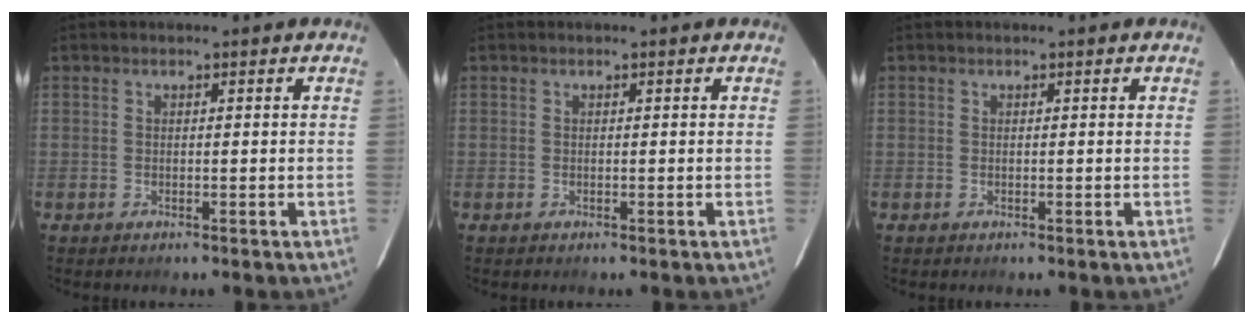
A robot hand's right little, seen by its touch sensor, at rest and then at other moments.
{"total": 0.0}
{"total": 0.0}